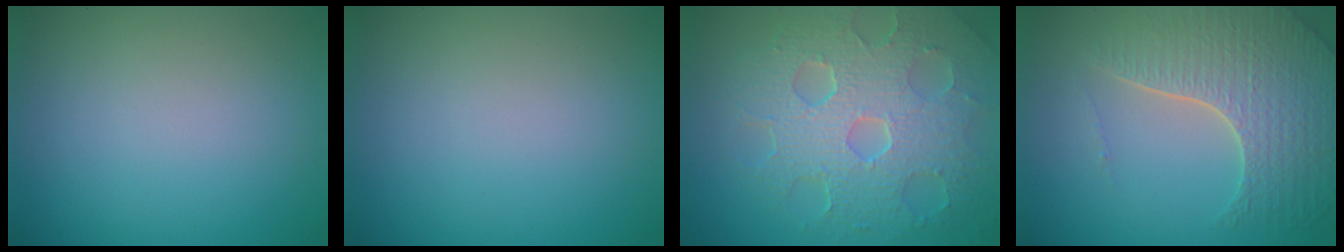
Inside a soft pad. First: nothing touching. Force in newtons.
{"total": 0.0}
{"total": 9.0, "press": 6.0, "slide": 6.6}
{"total": 6.2, "press": 4.9, "slide": 3.9}